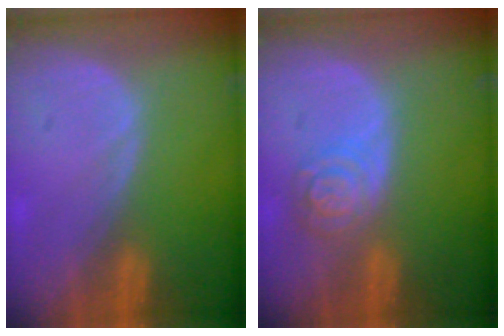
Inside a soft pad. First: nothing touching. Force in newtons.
{"total": 5.3, "press": 4.8, "slide": 2.3}